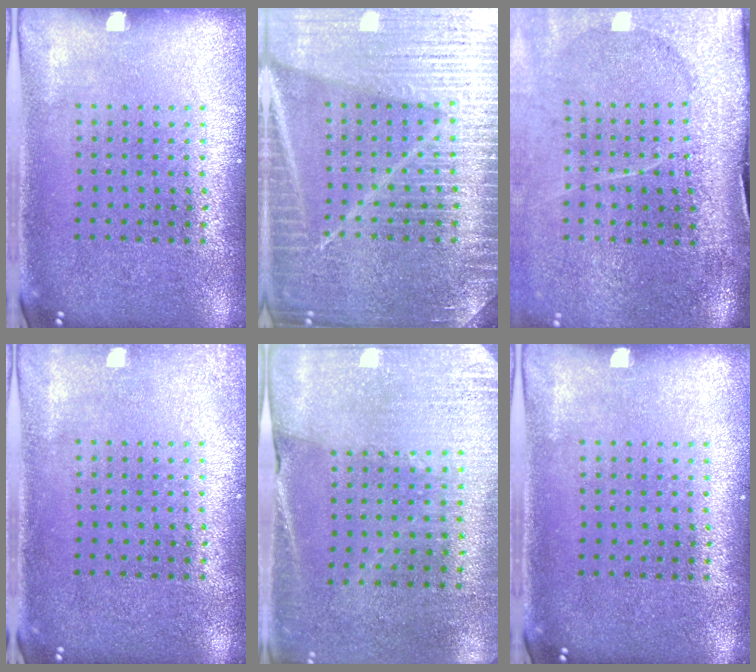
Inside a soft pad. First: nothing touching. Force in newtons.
{"total": 6.6, "press": 6.5, "slide": 0.9}
{"total": 4.4, "press": 3.5, "slide": 2.6}
{"total": 1.0, "press": 1.0, "slide": 0.3}
{"total": 2.7, "press": 2.6, "slide": 0.9}
{"total": 0.0}